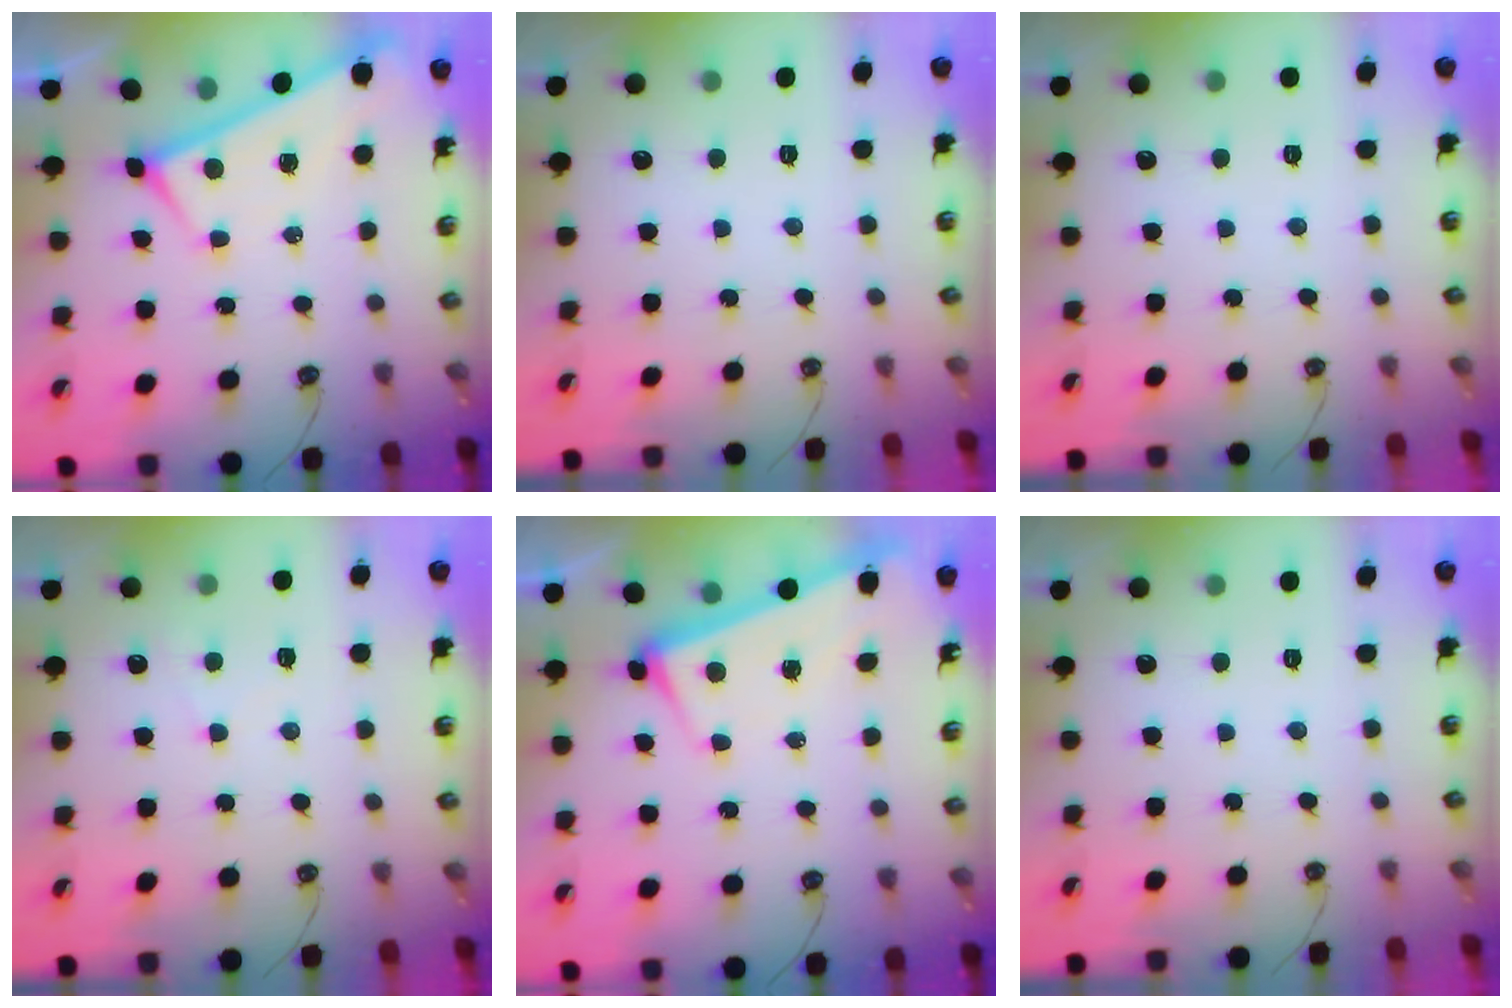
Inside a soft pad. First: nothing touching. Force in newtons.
{"total": 0.0}
{"total": 0.0}
{"total": 1.8, "press": 1.7, "slide": 0.4}
{"total": 3.2, "press": 3.1, "slide": 1.0}
{"total": 0.0}